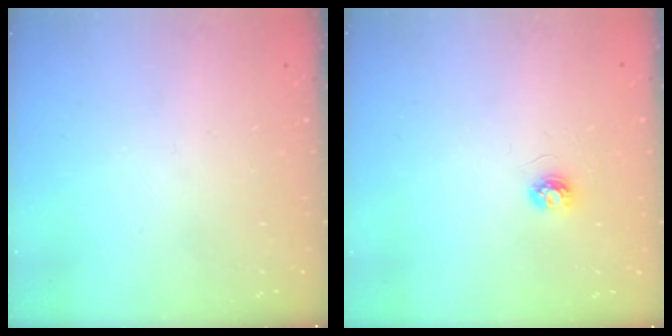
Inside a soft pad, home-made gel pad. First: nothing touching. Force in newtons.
{"total": 3.7, "press": 3.7, "slide": 0.3}